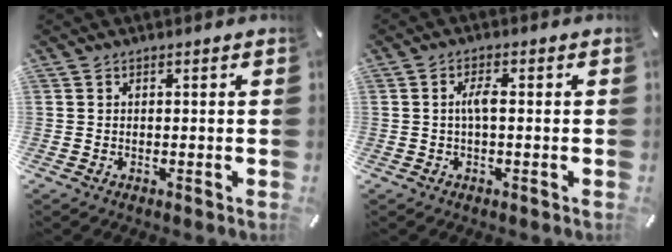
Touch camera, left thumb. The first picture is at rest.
{"total": 3.6, "force": [-0.1, 1.2, 3.4], "torque": [-0.065, 0.006, -0.005]}